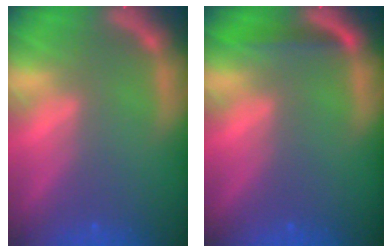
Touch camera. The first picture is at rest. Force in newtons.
{"total": 1.9}